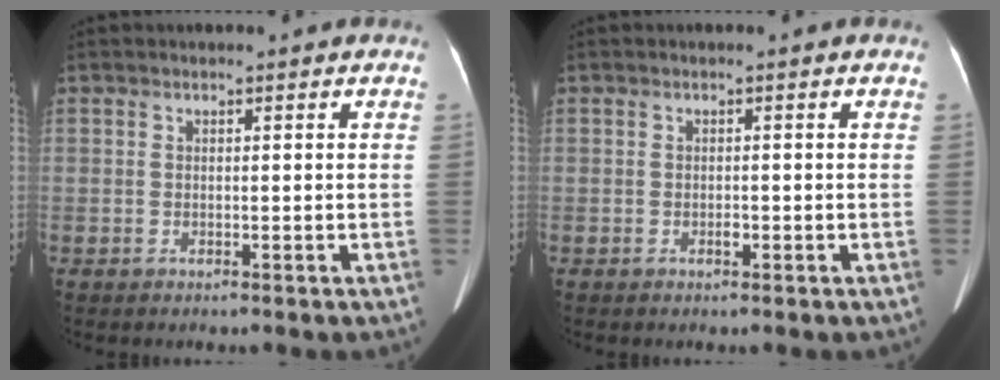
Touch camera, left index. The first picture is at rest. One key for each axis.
{"total": 0.7, "fx": -0.3, "fy": 0.3, "fz": 0.5, "tx": -0.011, "ty": 0.000, "tz": -0.004}